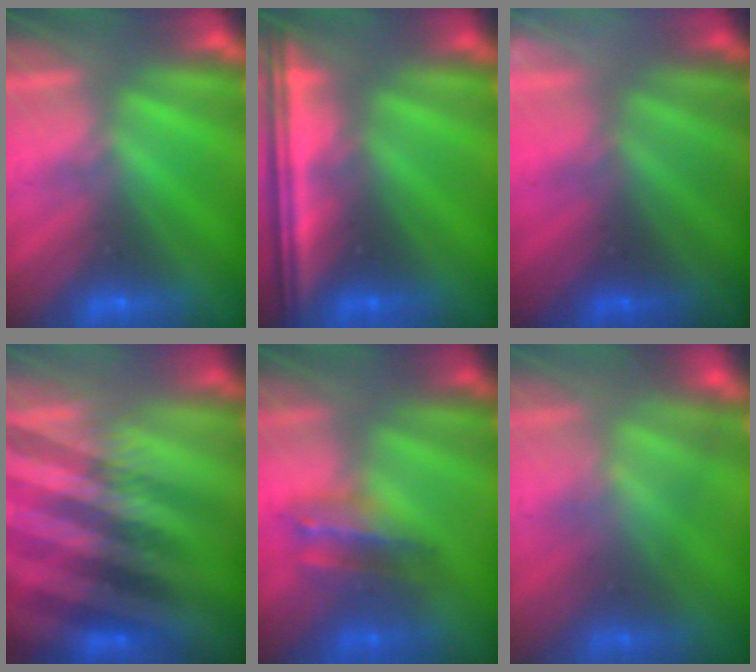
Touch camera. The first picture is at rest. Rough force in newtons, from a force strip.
{"total": 6.9}
{"total": 2.5}
{"total": 3.6}
{"total": 2.6}
{"total": 4.7}